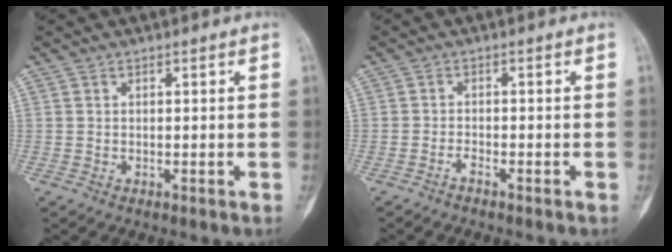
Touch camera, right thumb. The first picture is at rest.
{"total": 1.4, "force": [-1.2, 0.3, 0.6], "torque": [-0.017, 0.008, -0.024]}